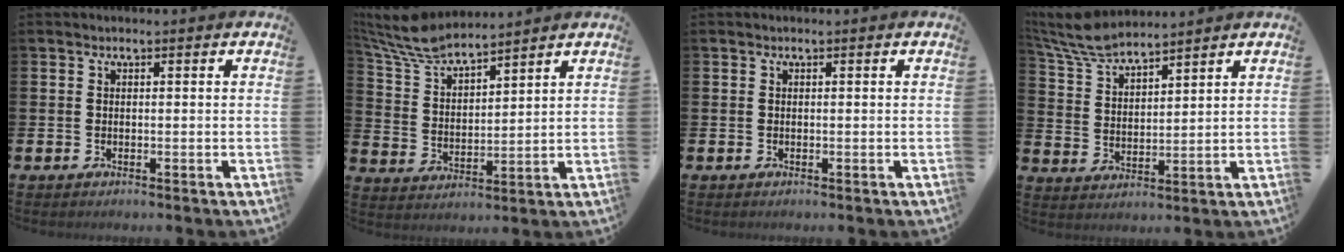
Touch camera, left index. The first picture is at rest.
{"total": 7.7, "force": [7.2, 1.4, 2.5], "torque": [-0.081, -0.038, 0.130]}
{"total": 0.0}
{"total": 7.0, "force": [6.6, 1.0, 2.1], "torque": [-0.067, -0.028, 0.123]}